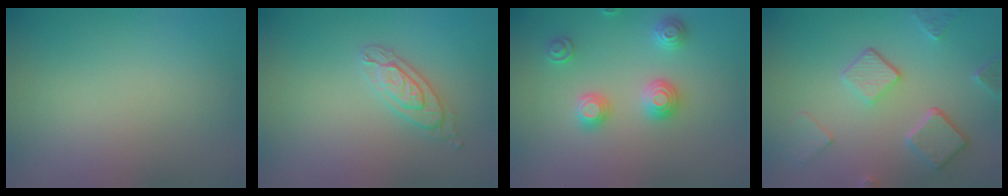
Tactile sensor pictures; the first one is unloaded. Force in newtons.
{"total": 2.5, "press": 2.4, "slide": 0.2}
{"total": 2.9, "press": 2.9, "slide": 0.2}
{"total": 5.1, "press": 3.9, "slide": 3.2}